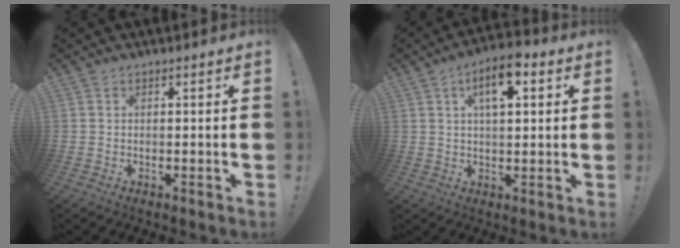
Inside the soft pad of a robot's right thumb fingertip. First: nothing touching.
{"total": 9.3, "force": [3.5, 4.3, 7.4], "torque": [-0.104, -0.003, 0.058]}